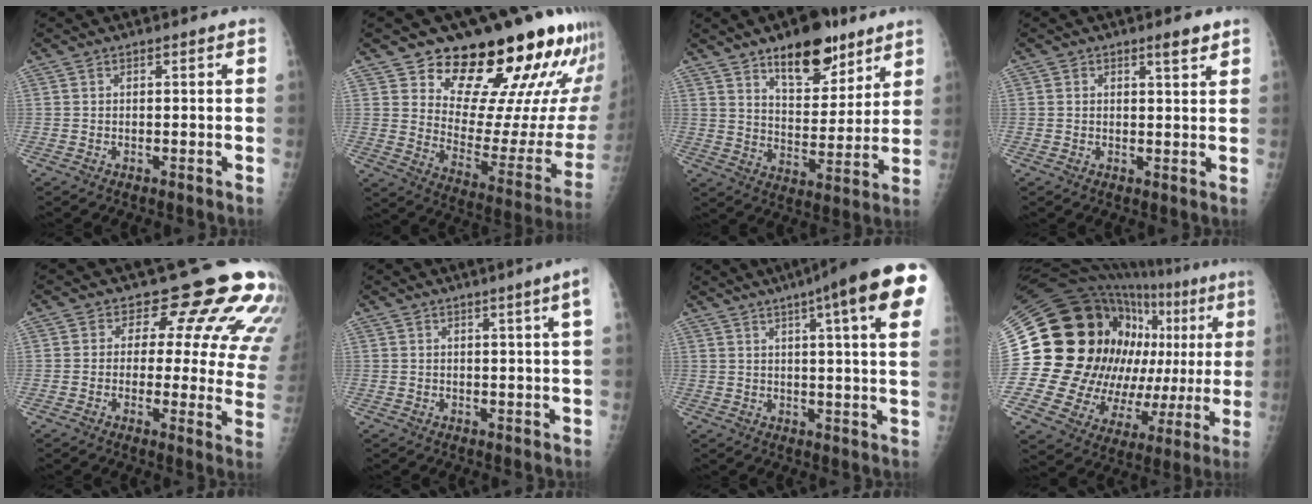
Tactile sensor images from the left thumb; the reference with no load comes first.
{"total": 24.9, "force": [18.4, 9.3, 13.9], "torque": [-0.150, -0.114, 0.255]}
{"total": 15.0, "force": [9.8, 6.8, 9.0], "torque": [-0.085, -0.061, 0.154]}
{"total": 2.8, "force": [1.8, 0.8, 2.0], "torque": [-0.022, -0.012, 0.026]}
{"total": 14.7, "force": [10.9, 6.5, 7.4], "torque": [-0.029, -0.061, 0.099]}
{"total": 3.9, "force": [1.8, -1.1, 3.3], "torque": [-0.048, -0.008, 0.028]}
{"total": 19.3, "force": [9.7, 2.4, 16.5], "torque": [-0.223, -0.007, 0.111]}
{"total": 37.4, "force": [6.4, 20.9, 30.3], "torque": [-0.461, 0.052, 0.120]}